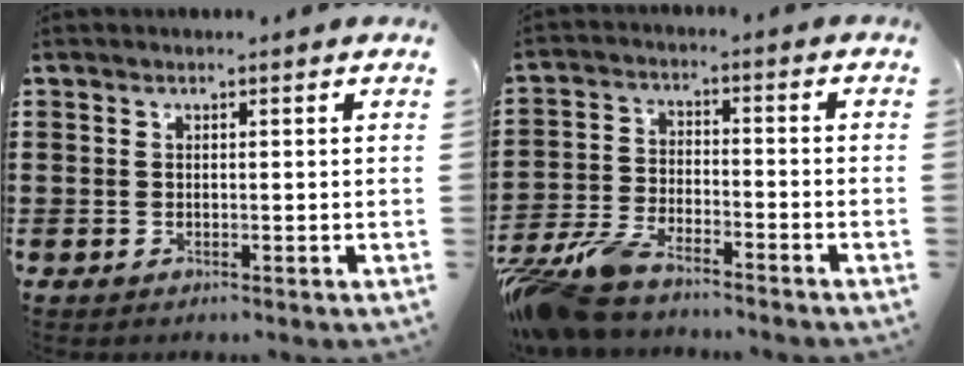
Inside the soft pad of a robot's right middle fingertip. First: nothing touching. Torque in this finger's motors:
{"motor_torque": [1.48, 0.01, 0.33, 0.21]}